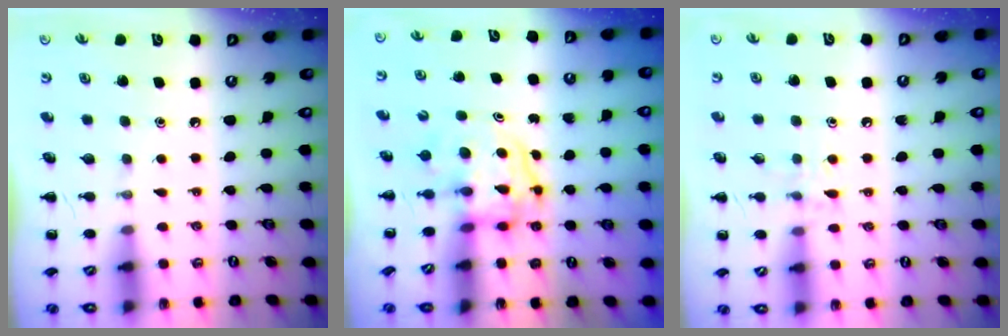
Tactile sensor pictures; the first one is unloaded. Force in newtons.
{"total": 3.9, "press": 3.8, "slide": 0.6}
{"total": 6.9, "press": 6.6, "slide": 1.8}